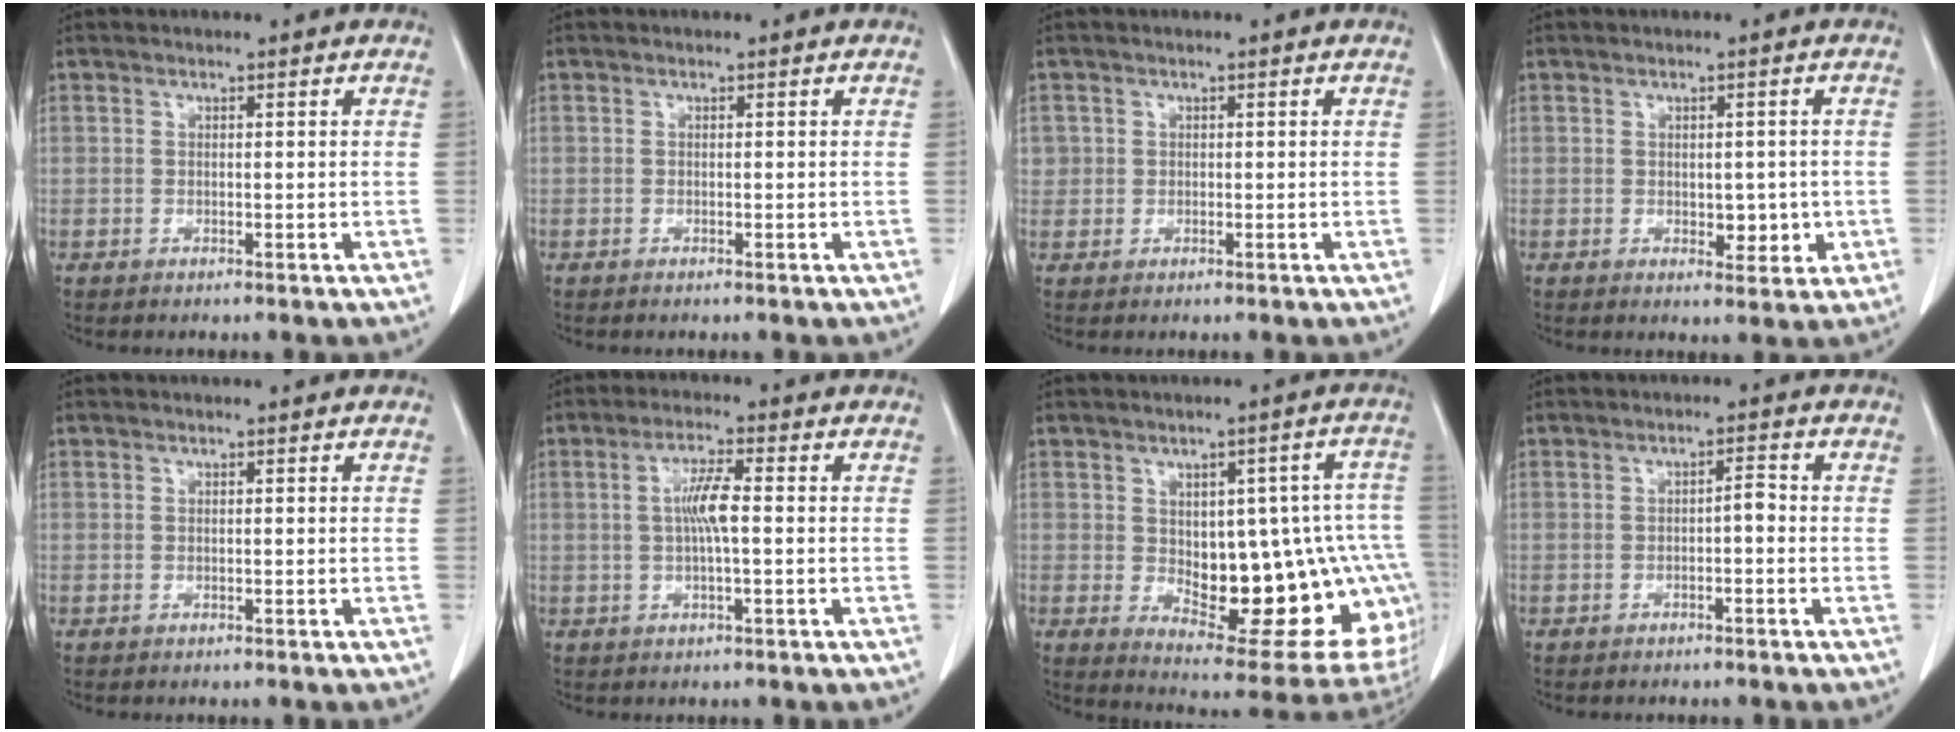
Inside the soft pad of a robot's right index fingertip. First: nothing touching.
{"total": 0.0}
{"total": 1.6, "force": [0.3, 1.6, 0.0], "torque": [0.017, 0.003, 0.002]}
{"total": 3.8, "force": [-0.5, 2.3, 3.1], "torque": [-0.030, 0.000, 0.002]}
{"total": 0.0}
{"total": 4.7, "force": [0.1, 0.4, 4.7], "torque": [-0.091, 0.005, 0.001]}
{"total": 22.2, "force": [-2.4, 8.6, 20.4], "torque": [-0.187, 0.024, 0.000]}
{"total": 1.8, "force": [-0.5, 0.5, 1.7], "torque": [-0.022, 0.005, -0.009]}